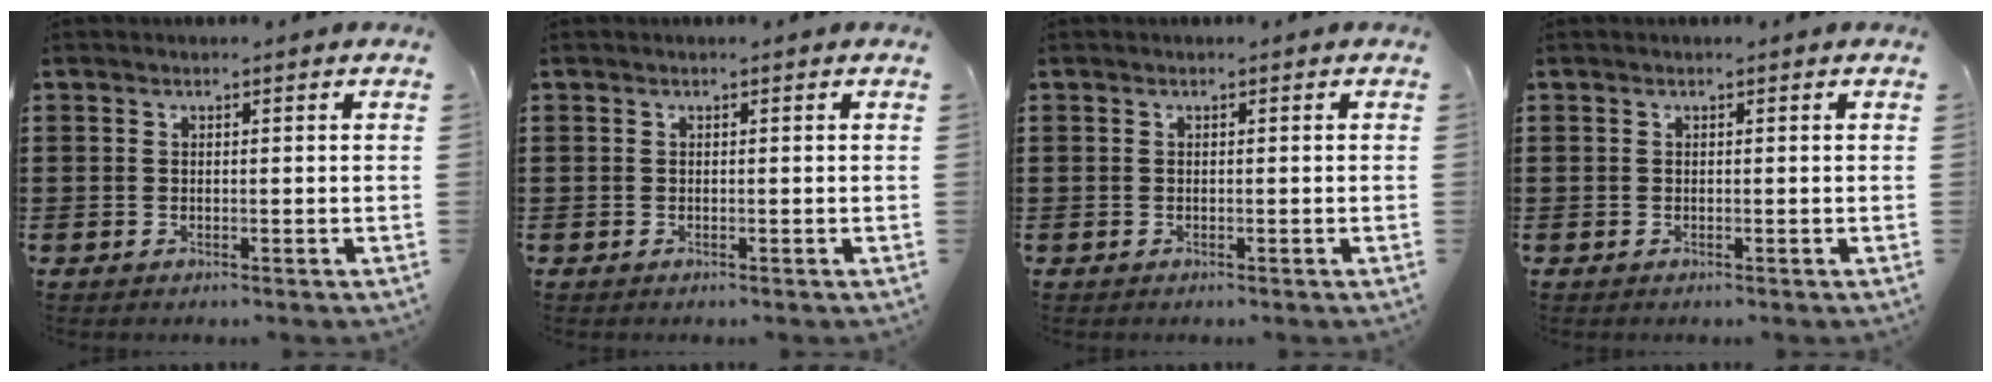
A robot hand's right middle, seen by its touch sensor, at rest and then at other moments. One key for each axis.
{"total": 0.0}
{"total": 0.0}
{"total": 0.0}